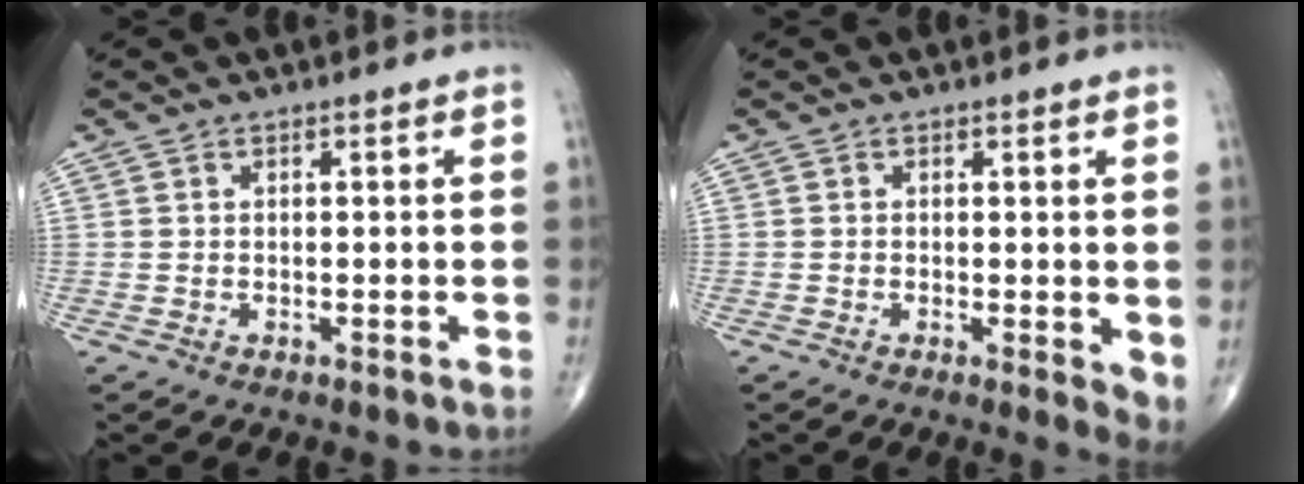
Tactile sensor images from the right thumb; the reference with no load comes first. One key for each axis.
{"total": 3.6, "fx": 0.0, "fy": 1.2, "fz": 3.3, "tx": -0.045, "ty": -0.010, "tz": -0.003}